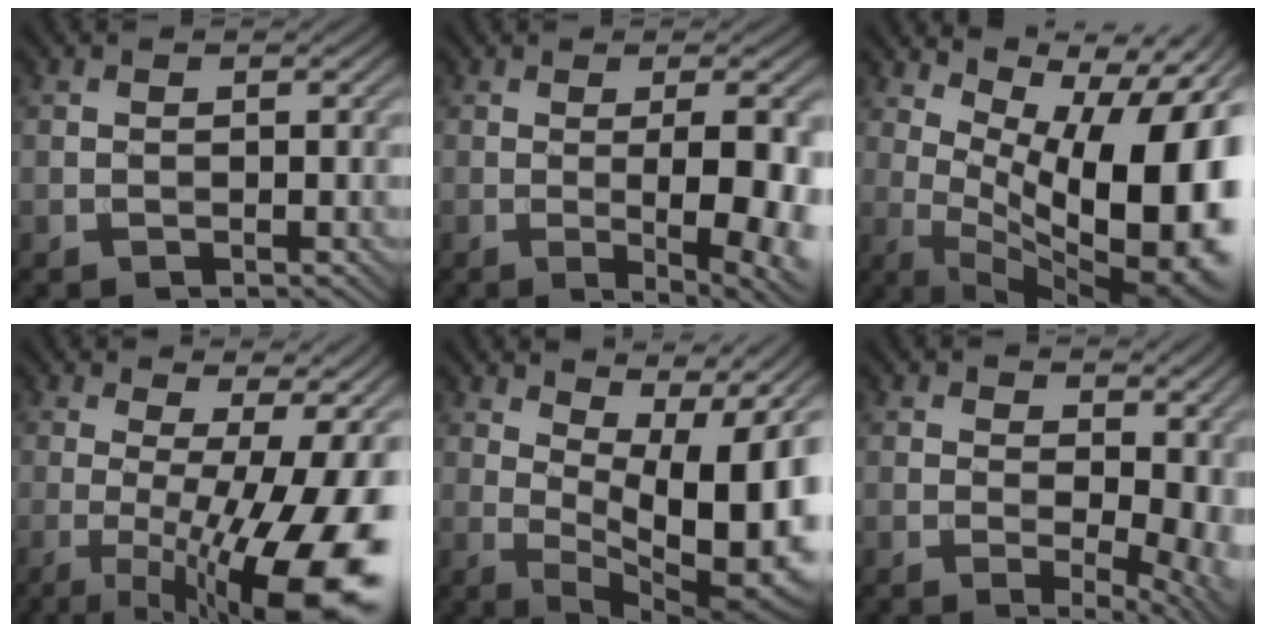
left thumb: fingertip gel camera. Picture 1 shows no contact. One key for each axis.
{"total": 10.0, "fx": -0.9, "fy": 2.8, "fz": 9.6, "tx": -0.107, "ty": 0.007, "tz": -0.019}
{"total": 18.6, "fx": 2.3, "fy": 7.2, "fz": 17.0, "tx": -0.211, "ty": 0.013, "tz": 0.049}
{"total": 18.1, "fx": -2.6, "fy": 5.4, "fz": 17.1, "tx": -0.200, "ty": 0.003, "tz": -0.039}
{"total": 14.6, "fx": 3.5, "fy": 6.4, "fz": 12.7, "tx": -0.166, "ty": 0.020, "tz": 0.059}
{"total": 9.9, "fx": 1.9, "fy": 5.4, "fz": 8.1, "tx": -0.087, "ty": -0.001, "tz": 0.046}